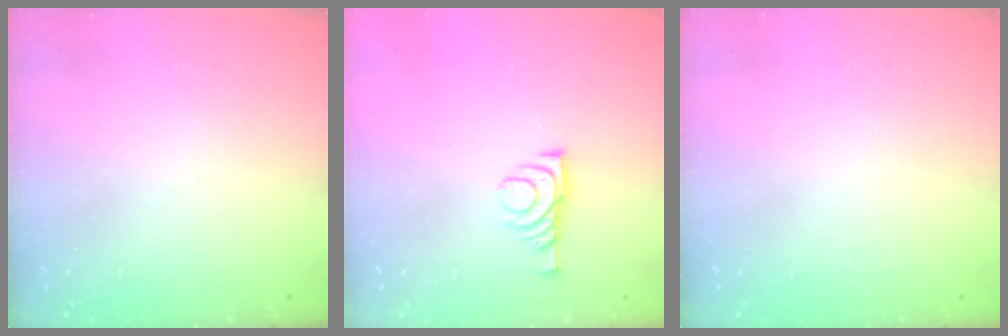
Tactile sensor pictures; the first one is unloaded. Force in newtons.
{"total": 7.2, "press": 7.1, "slide": 1.1}
{"total": 0.0}